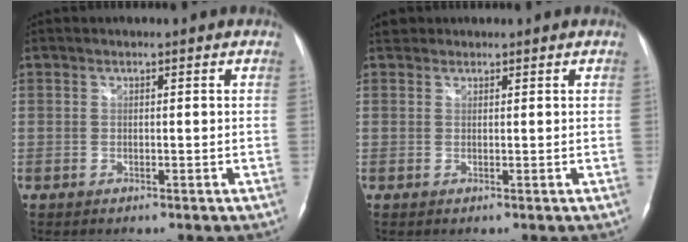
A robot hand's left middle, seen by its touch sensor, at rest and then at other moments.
{"total": 1.4, "force": [1.1, 0.9, -0.1], "torque": [0.004, 0.014, 0.015]}